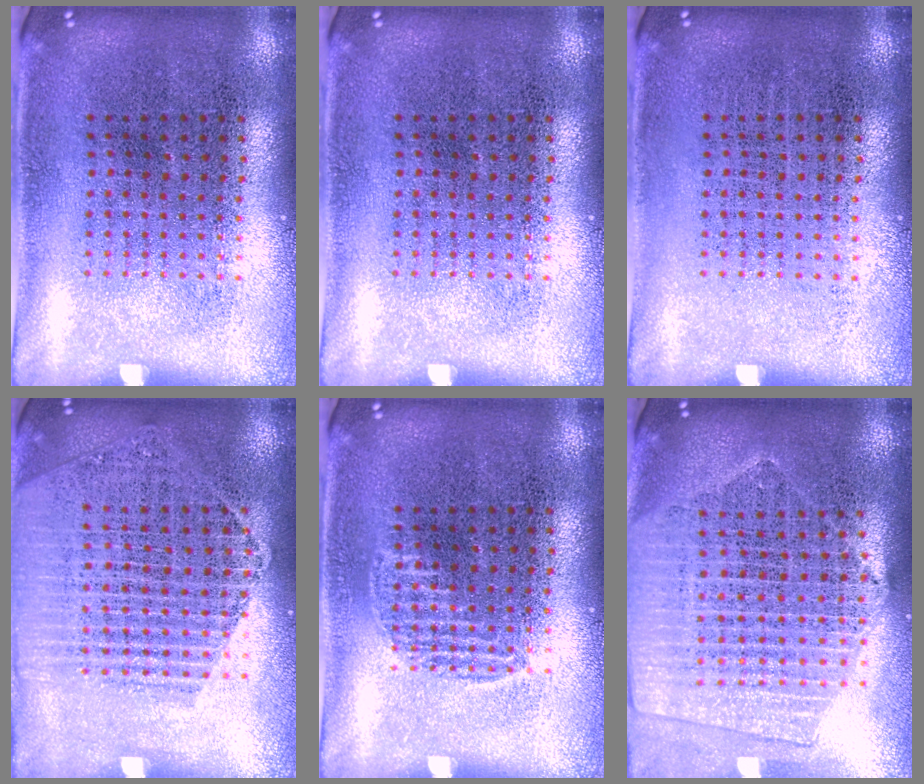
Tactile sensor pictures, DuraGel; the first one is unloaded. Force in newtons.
{"total": 0.0}
{"total": 0.0}
{"total": 1.7, "press": 1.6, "slide": 0.4}
{"total": 0.9, "press": 0.8, "slide": 0.2}
{"total": 2.0, "press": 1.9, "slide": 0.9}